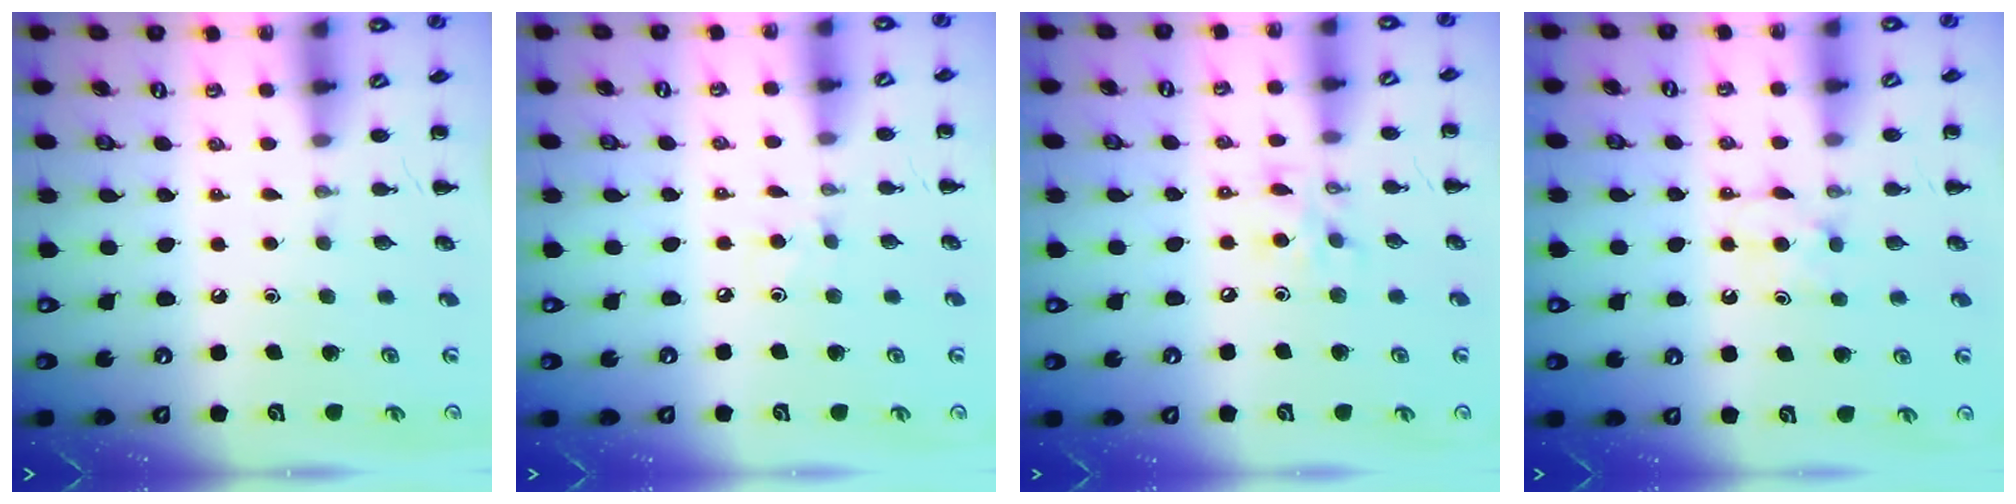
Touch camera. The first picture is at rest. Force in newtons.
{"total": 4.0, "press": 3.8, "slide": 1.3}
{"total": 8.5, "press": 8.5, "slide": 0.8}
{"total": 4.9, "press": 4.7, "slide": 1.4}